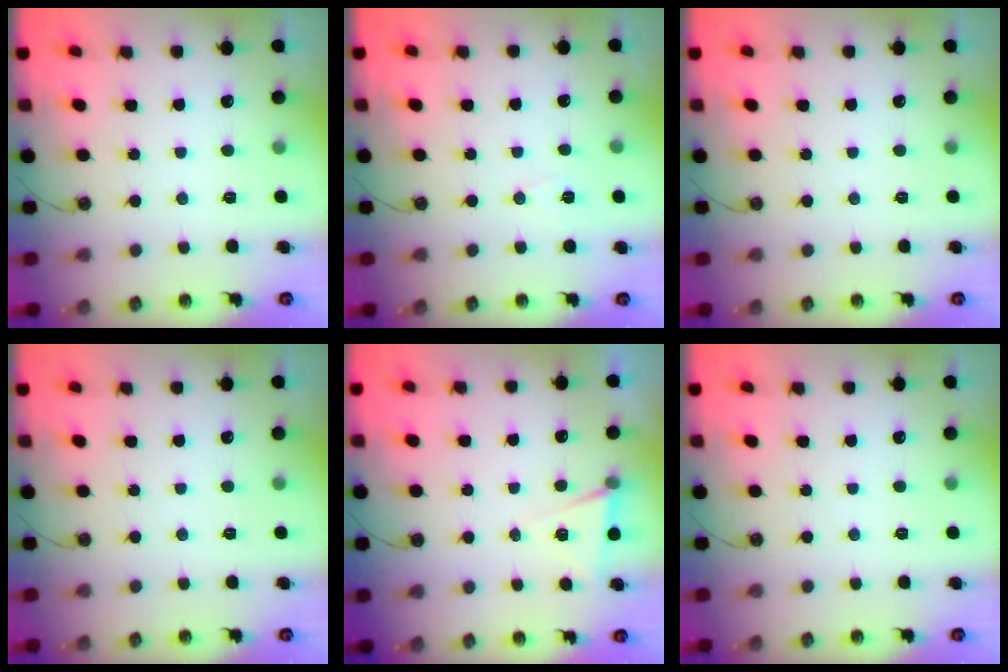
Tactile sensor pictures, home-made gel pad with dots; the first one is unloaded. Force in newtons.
{"total": 5.3, "press": 4.1, "slide": 3.3}
{"total": 0.0}
{"total": 0.0}
{"total": 5.8, "press": 3.5, "slide": 4.6}
{"total": 0.0}